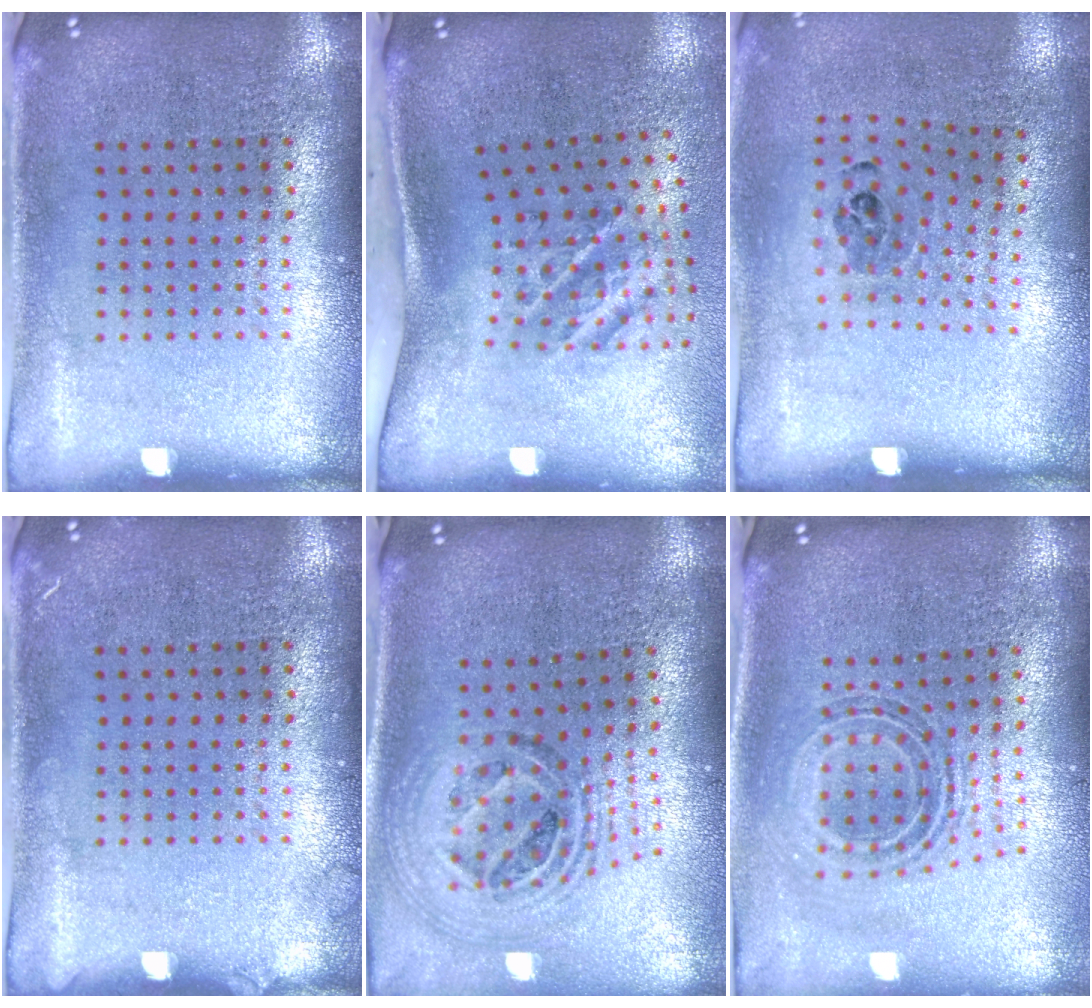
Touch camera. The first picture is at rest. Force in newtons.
{"total": 2.3, "press": 1.3, "slide": 1.9}
{"total": 1.0, "press": 0.7, "slide": 0.7}
{"total": 0.8, "press": 0.7, "slide": 0.2}
{"total": 1.7, "press": 1.5, "slide": 0.8}
{"total": 0.9, "press": 0.8, "slide": 0.4}